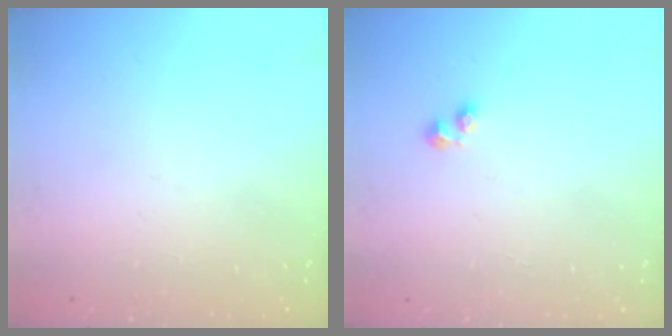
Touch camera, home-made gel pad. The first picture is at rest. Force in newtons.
{"total": 1.7, "press": 1.6, "slide": 0.6}